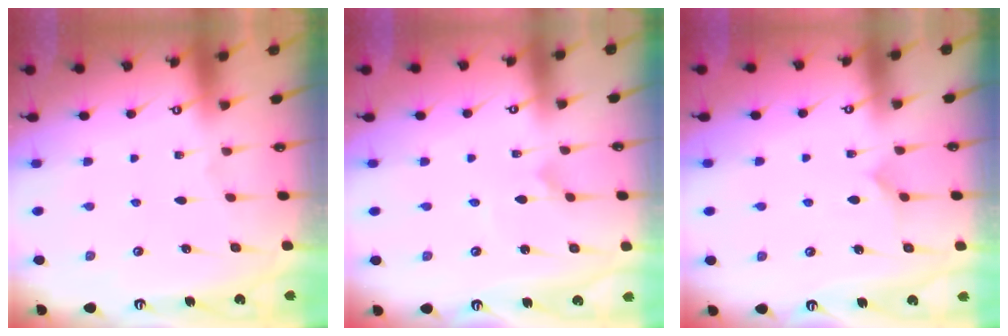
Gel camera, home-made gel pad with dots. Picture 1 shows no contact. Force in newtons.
{"total": 1.0, "press": 1.0, "slide": 0.0}
{"total": 4.9, "press": 4.9, "slide": 0.4}